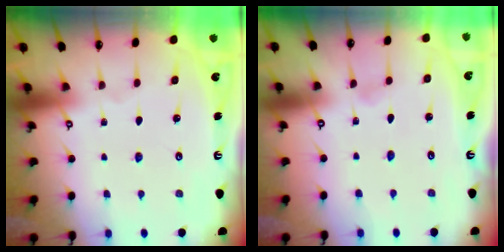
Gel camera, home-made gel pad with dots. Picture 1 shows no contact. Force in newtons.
{"total": 1.9, "press": 1.9, "slide": 0.2}